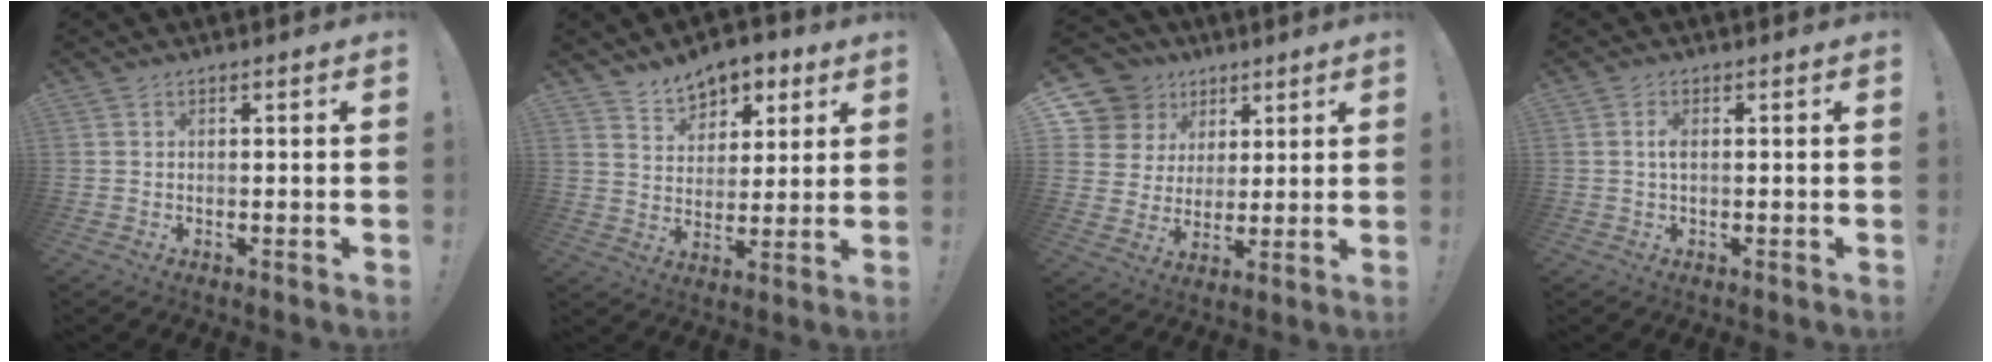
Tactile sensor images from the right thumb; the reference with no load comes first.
{"total": 8.7, "force": [6.4, 5.3, 2.4], "torque": [-0.036, -0.039, 0.123]}
{"total": 11.3, "force": [5.6, 9.5, 2.6], "torque": [-0.045, -0.036, 0.122]}
{"total": 2.0, "force": [-0.1, 0.7, 1.9], "torque": [-0.037, 0.004, -0.003]}